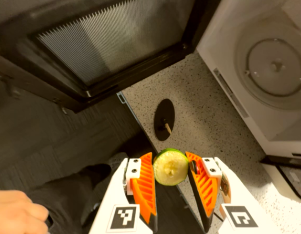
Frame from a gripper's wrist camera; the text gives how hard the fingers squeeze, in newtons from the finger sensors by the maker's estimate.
{"total": 9.4, "left": 9.3, "right": 9.6}